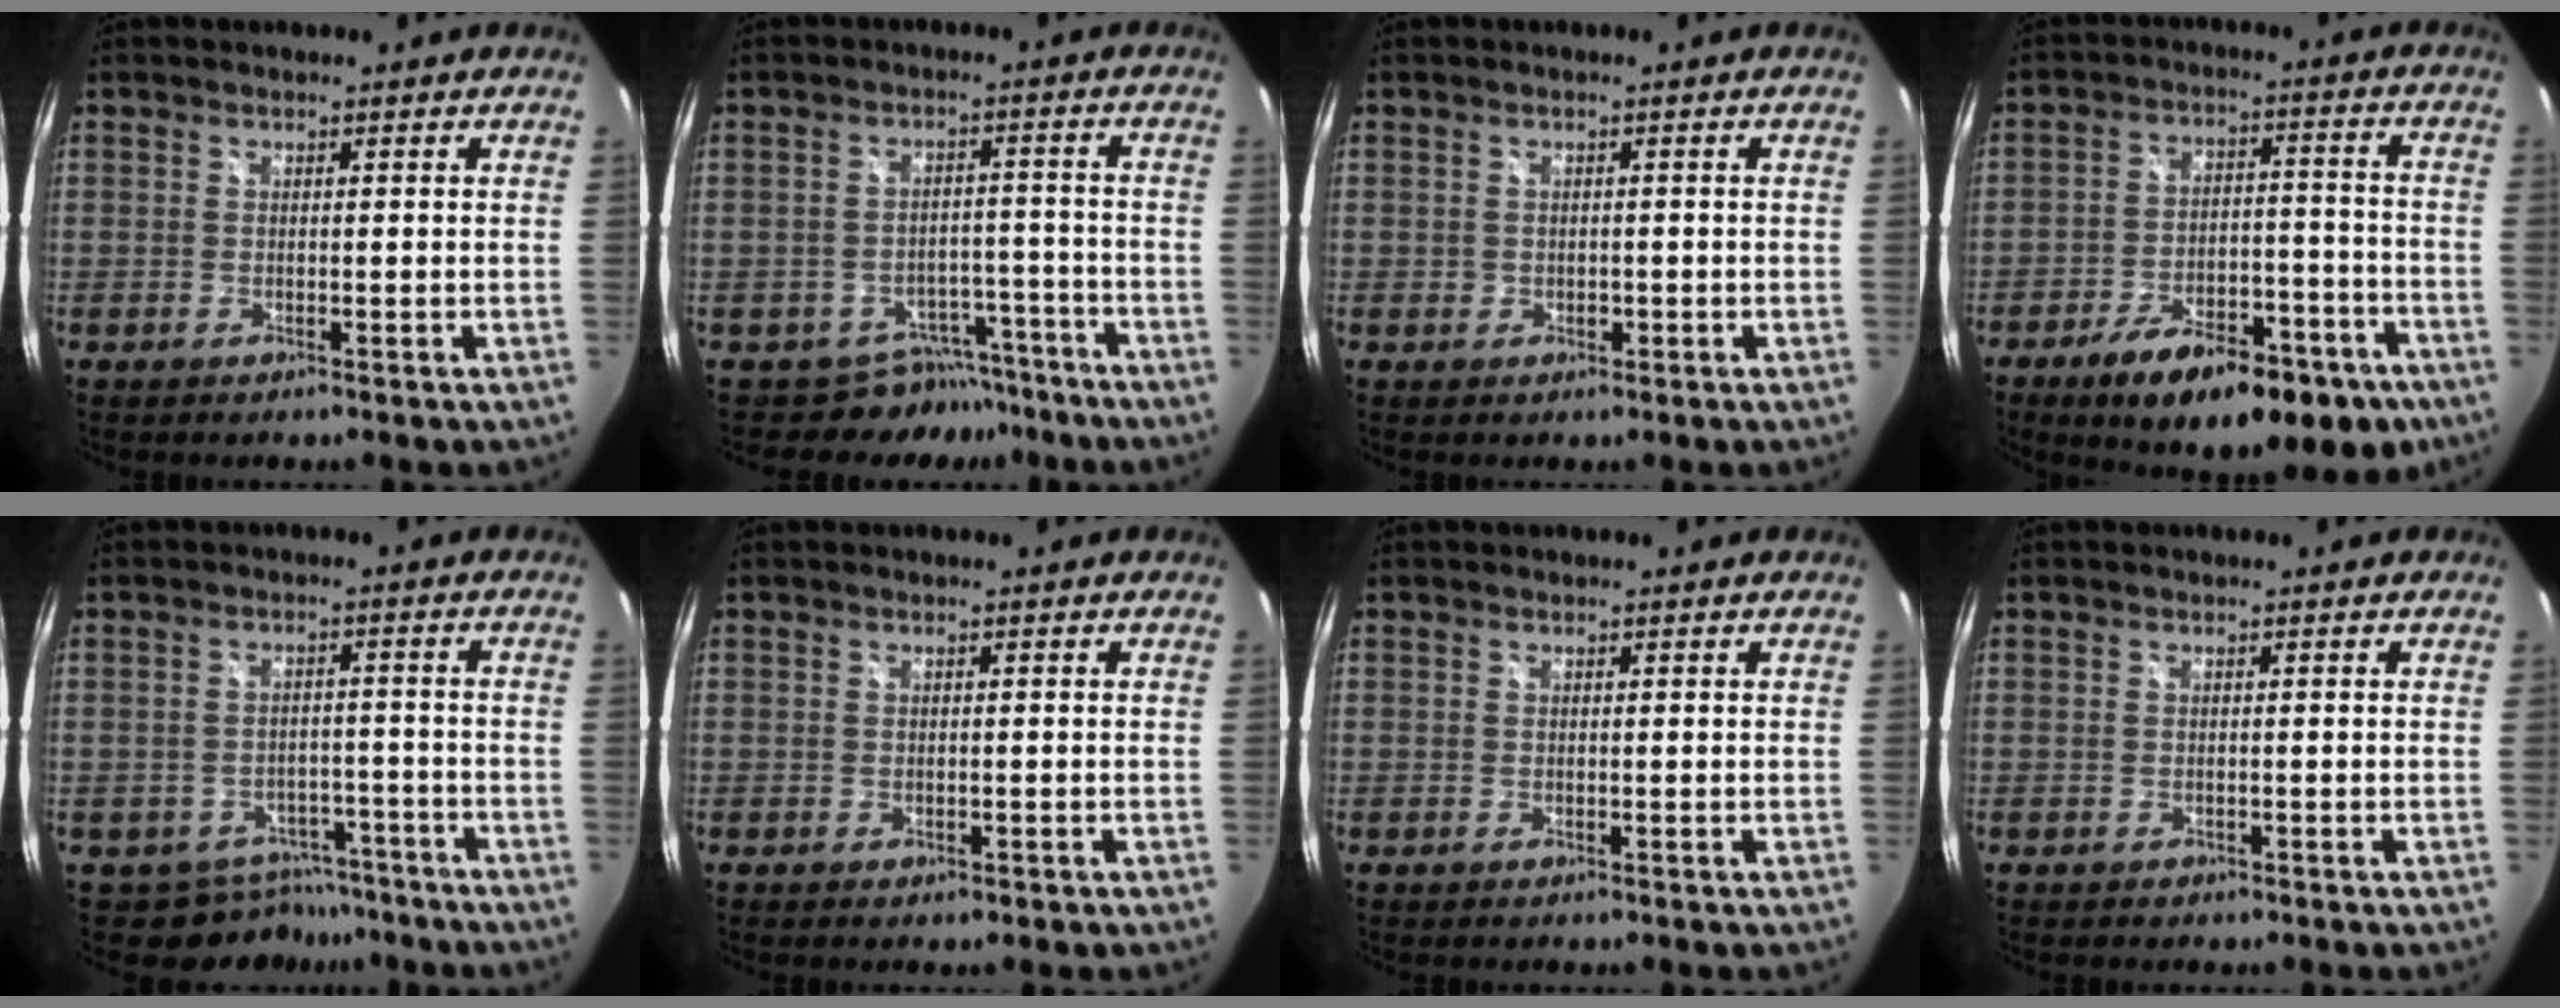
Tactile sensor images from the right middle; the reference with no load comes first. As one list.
[{"total": 7.0, "force": [-5.9, 3.8, 0.3], "torque": [0.000, 0.022, -0.075]}, {"total": 1.5, "force": [-0.3, 1.4, 0.5], "torque": [-0.005, -0.002, -0.005]}, {"total": 19.9, "force": [-12.9, 8.2, 12.8], "torque": [-0.204, -0.011, -0.171]}, {"total": 7.7, "force": [-6.0, 4.7, 0.8], "torque": [-0.015, 0.013, -0.074]}, {"total": 0.8, "force": [-0.5, 0.6, 0.4], "torque": [-0.005, -0.005, -0.009]}, {"total": 0.0}, {"total": 0.7, "force": [-0.5, 0.4, 0.1], "torque": [-0.003, -0.002, -0.007]}]